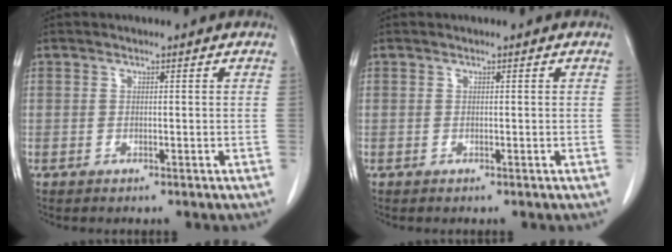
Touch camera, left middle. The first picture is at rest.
{"total": 0.0}